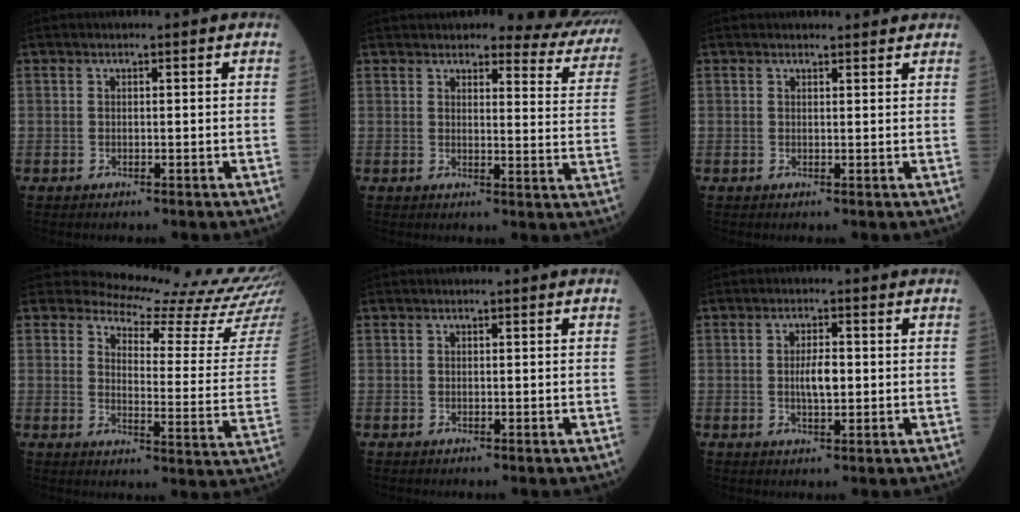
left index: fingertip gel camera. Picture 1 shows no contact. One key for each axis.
{"total": 13.7, "fx": 12.8, "fy": 3.1, "fz": 3.7, "tx": -0.005, "ty": -0.048, "tz": 0.113}
{"total": 3.1, "fx": 2.9, "fy": 0.8, "fz": 0.5, "tx": -0.008, "ty": 0.009, "tz": 0.031}
{"total": 17.9, "fx": 17.6, "fy": 1.1, "fz": 3.4, "tx": -0.039, "ty": -0.129, "tz": 0.179}
{"total": 0.0}
{"total": 3.5, "fx": 0.0, "fy": 1.1, "fz": 3.4, "tx": -0.063, "ty": 0.000, "tz": -0.001}